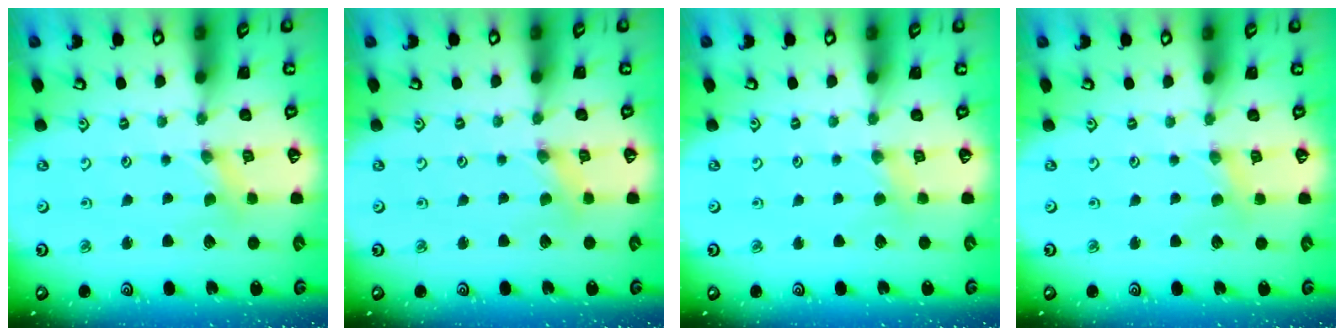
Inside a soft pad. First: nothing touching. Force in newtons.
{"total": 0.5, "press": 0.5, "slide": 0.1}
{"total": 2.7, "press": 2.7, "slide": 0.4}
{"total": 1.7, "press": 1.6, "slide": 0.4}